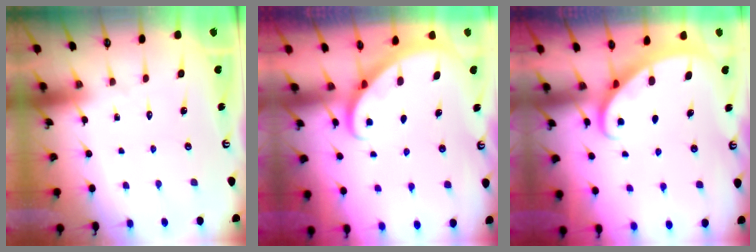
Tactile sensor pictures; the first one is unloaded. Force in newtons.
{"total": 2.7, "press": 2.7, "slide": 0.2}
{"total": 2.3, "press": 2.3, "slide": 0.2}